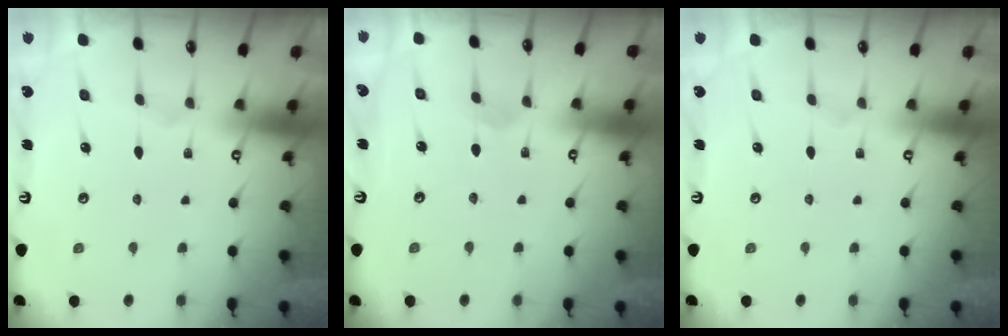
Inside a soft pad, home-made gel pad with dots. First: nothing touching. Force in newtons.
{"total": 1.5, "press": 1.4, "slide": 0.1}
{"total": 0.0}